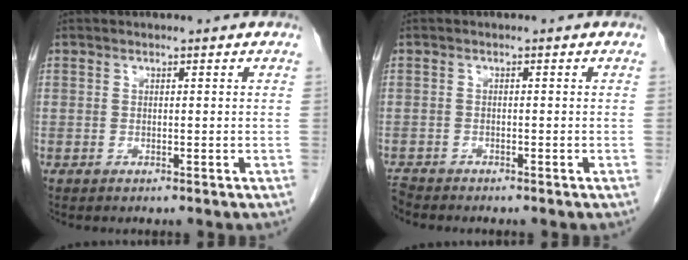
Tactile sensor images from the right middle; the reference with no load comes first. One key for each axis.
{"total": 1.9, "fx": -1.9, "fy": 0.1, "fz": -0.1, "tx": -0.003, "ty": -0.011, "tz": -0.035}